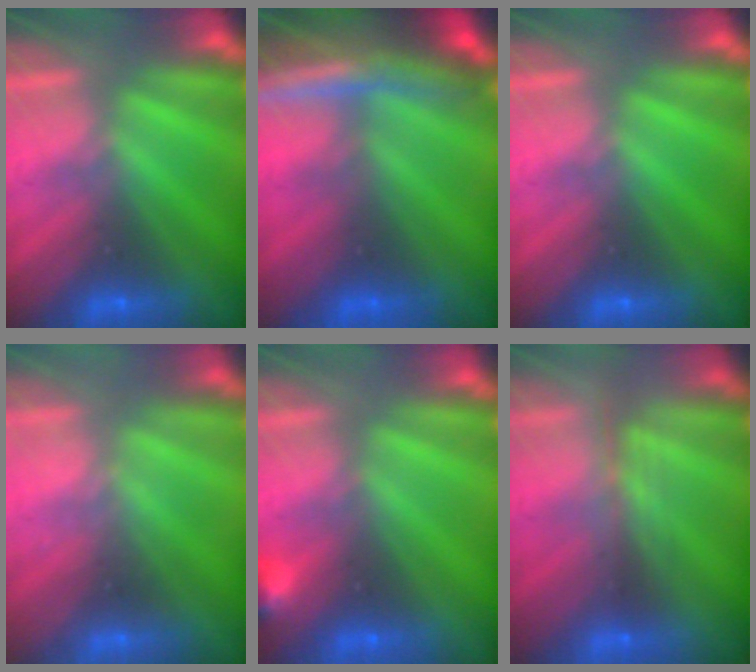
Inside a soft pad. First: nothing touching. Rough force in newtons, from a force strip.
{"total": 8.1}
{"total": 0.0}
{"total": 2.3}
{"total": 2.9}
{"total": 2.4}